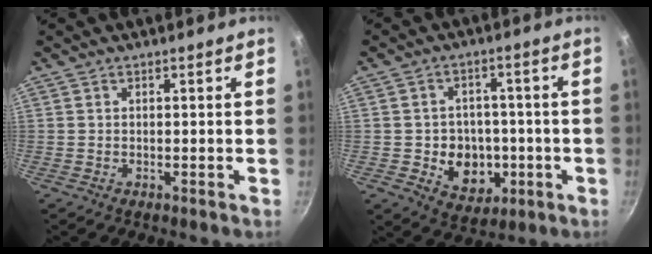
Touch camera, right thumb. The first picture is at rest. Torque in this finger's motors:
{"motor_torque": [-0.22, 0.26, -0.14, -0.12, 0.01]}